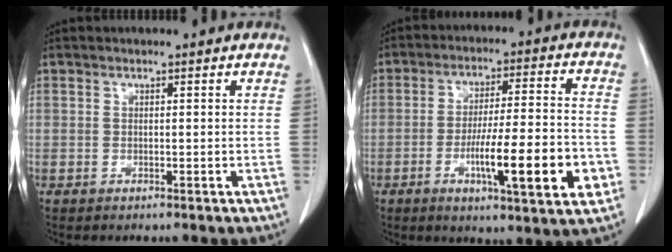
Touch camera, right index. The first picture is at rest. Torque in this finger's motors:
{"motor_torque": [1.28, -0.86, 0.88, 0.18]}